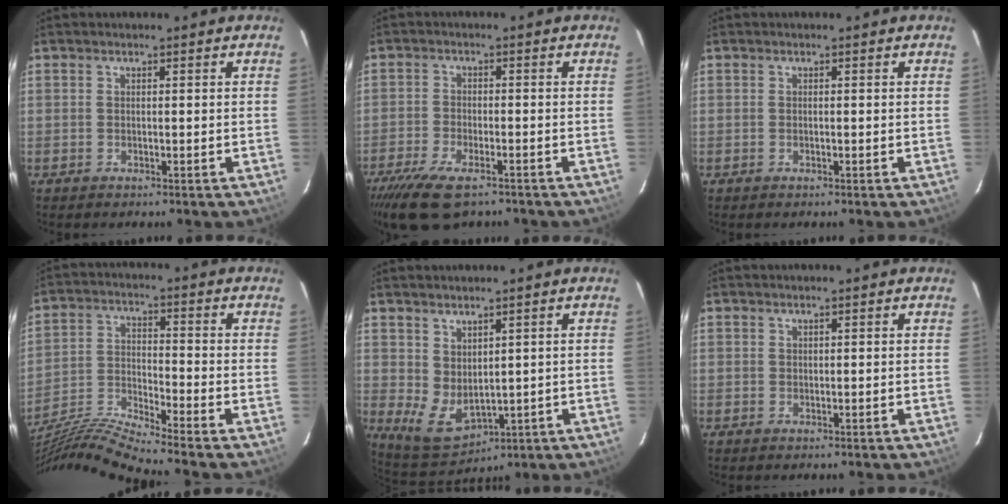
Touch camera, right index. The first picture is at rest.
{"total": 10.4, "force": [-7.6, 3.5, 6.1], "torque": [-0.147, -0.026, -0.137]}
{"total": 0.0}
{"total": 13.5, "force": [-12.1, -3.0, 5.1], "torque": [-0.108, -0.021, -0.232]}
{"total": 6.4, "force": [1.4, 4.4, 4.5], "torque": [-0.083, -0.013, 0.049]}
{"total": 0.0}